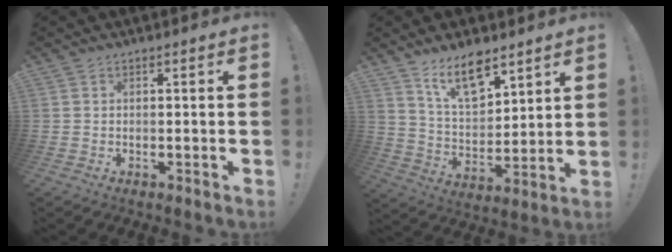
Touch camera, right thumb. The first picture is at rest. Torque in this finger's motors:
{"motor_torque": [0.38, 0.42, 0.83, 0.94, 0.24]}